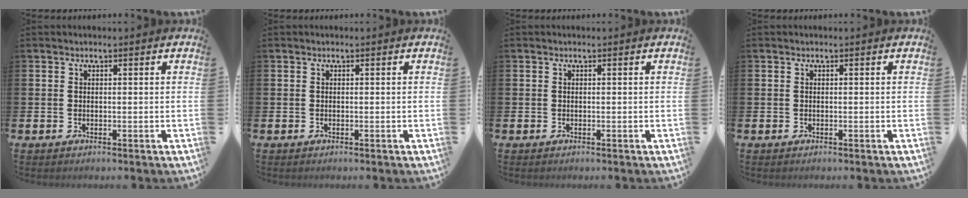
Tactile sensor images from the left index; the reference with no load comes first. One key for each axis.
{"total": 0.0}
{"total": 0.0}
{"total": 0.0}